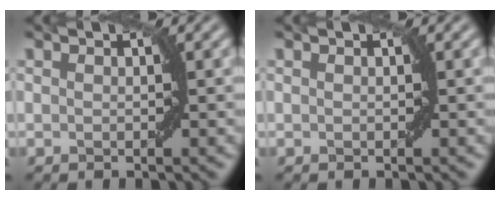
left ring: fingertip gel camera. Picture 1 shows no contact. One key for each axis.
{"total": 0.0}